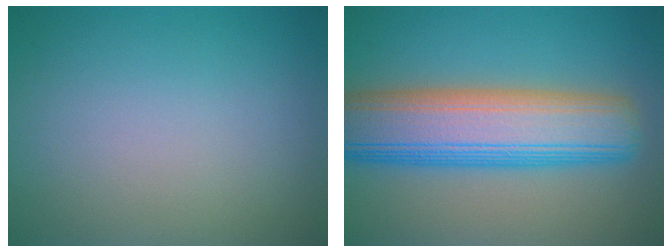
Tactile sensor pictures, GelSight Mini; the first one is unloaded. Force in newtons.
{"total": 10.8, "press": 10.8, "slide": 0.4}